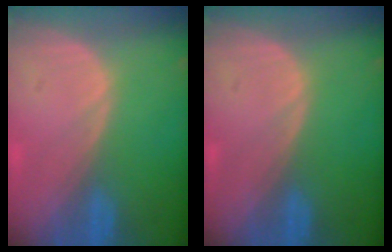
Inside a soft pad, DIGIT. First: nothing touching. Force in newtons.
{"total": 0.0}